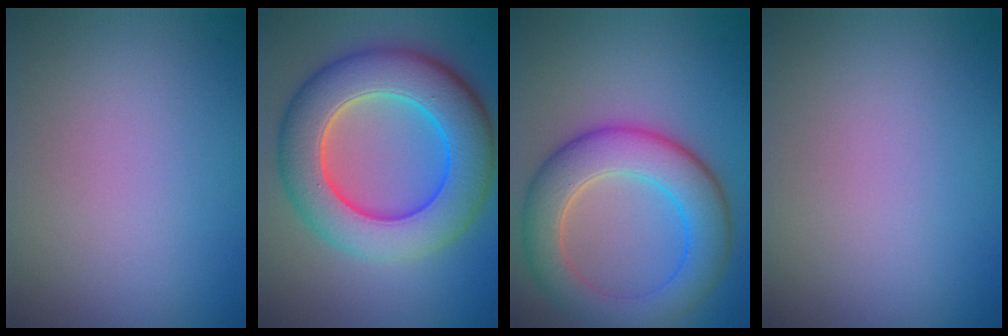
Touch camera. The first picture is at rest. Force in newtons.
{"total": 10.4, "press": 10.3, "slide": 0.7}
{"total": 7.3, "press": 7.3, "slide": 0.4}
{"total": 0.0}